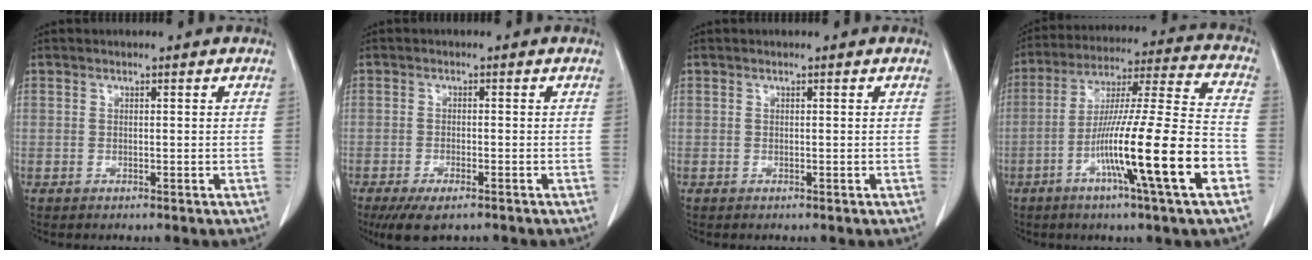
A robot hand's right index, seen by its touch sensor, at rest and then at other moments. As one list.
[{"total": 5.6, "force": [-4.0, 1.6, 3.6], "torque": [-0.065, -0.014, -0.064]}, {"total": 0.0}, {"total": 19.1, "force": [-7.4, -0.5, 17.6], "torque": [-0.301, -0.015, -0.128]}]